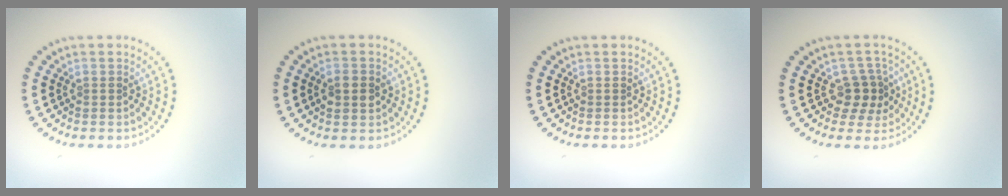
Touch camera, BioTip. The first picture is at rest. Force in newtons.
{"total": 2.5, "press": 2.5, "slide": 0.1}
{"total": 0.0}
{"total": 2.6, "press": 2.2, "slide": 1.4}